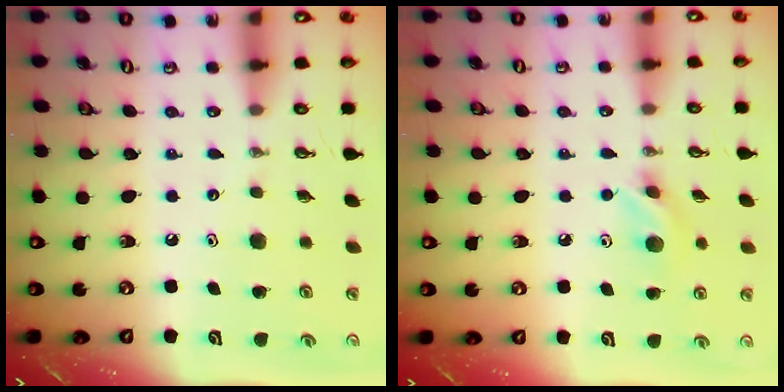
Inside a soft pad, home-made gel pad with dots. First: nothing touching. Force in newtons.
{"total": 7.6, "press": 7.2, "slide": 2.4}